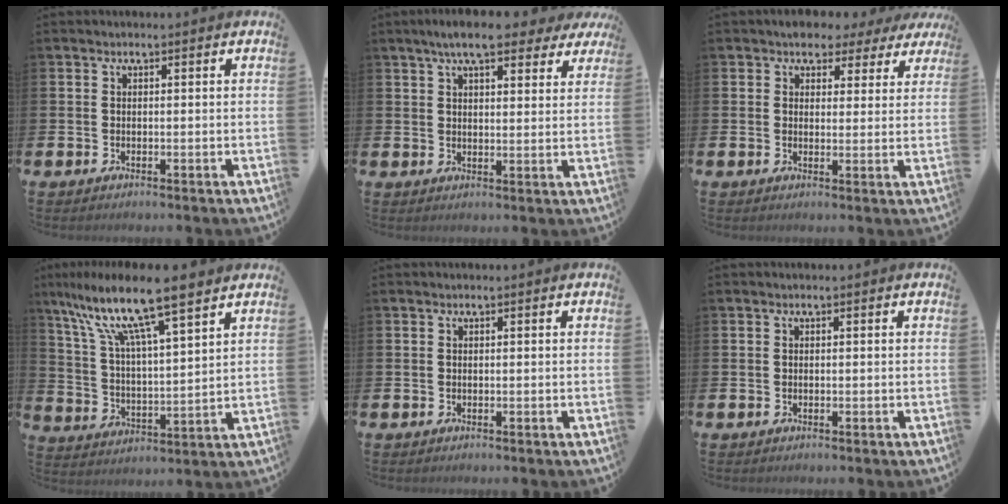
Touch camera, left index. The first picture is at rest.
{"total": 7.8, "force": [6.5, 1.9, 3.9], "torque": [-0.074, -0.014, 0.113]}
{"total": 4.0, "force": [3.1, 2.5, 0.4], "torque": [-0.013, -0.012, 0.053]}
{"total": 12.4, "force": [10.1, 1.4, 7.1], "torque": [-0.168, -0.049, 0.171]}
{"total": 0.0}
{"total": 0.0}